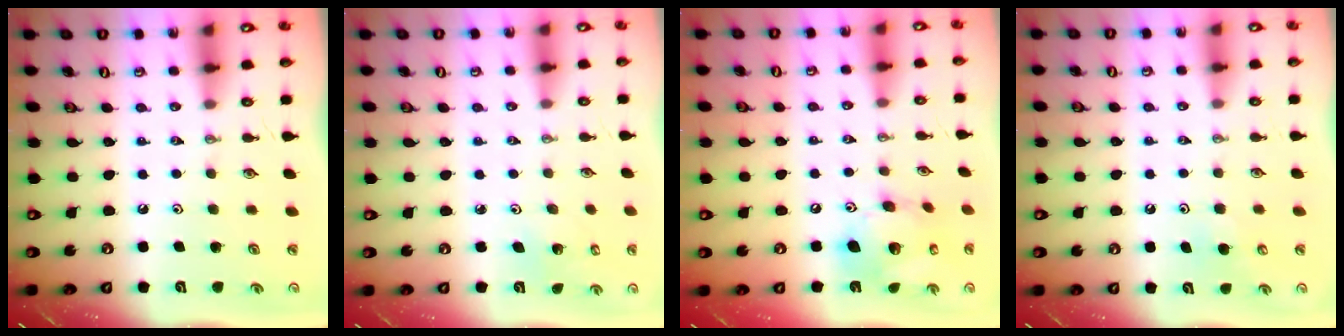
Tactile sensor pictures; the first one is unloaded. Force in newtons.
{"total": 2.0, "press": 2.0, "slide": 0.1}
{"total": 15.2, "press": 15.1, "slide": 1.9}
{"total": 5.5, "press": 5.4, "slide": 0.6}